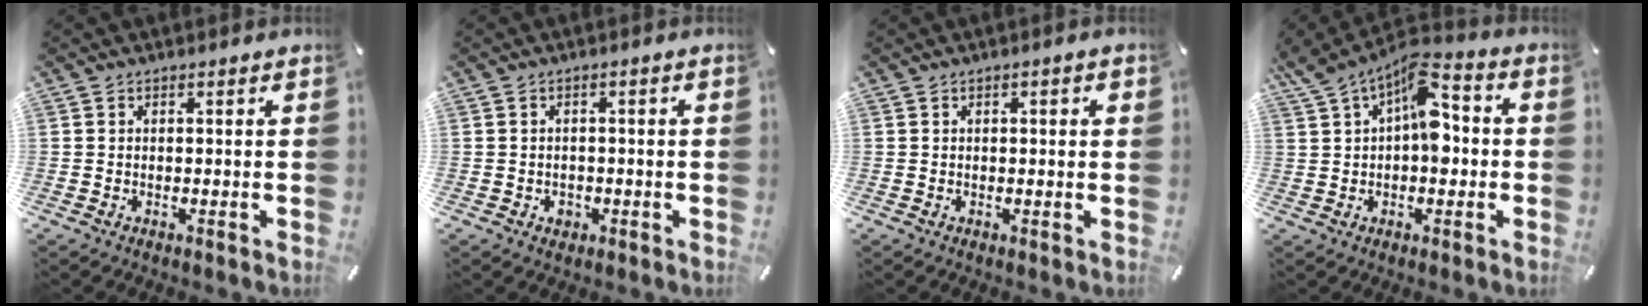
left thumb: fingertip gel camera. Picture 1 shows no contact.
{"total": 2.2, "force": [-0.8, 1.8, 1.0], "torque": [-0.019, 0.004, -0.016]}
{"total": 1.1, "force": [0.1, 0.3, 1.1], "torque": [-0.019, 0.002, 0.002]}
{"total": 10.4, "force": [1.8, 6.3, 8.1], "torque": [-0.109, -0.013, 0.032]}